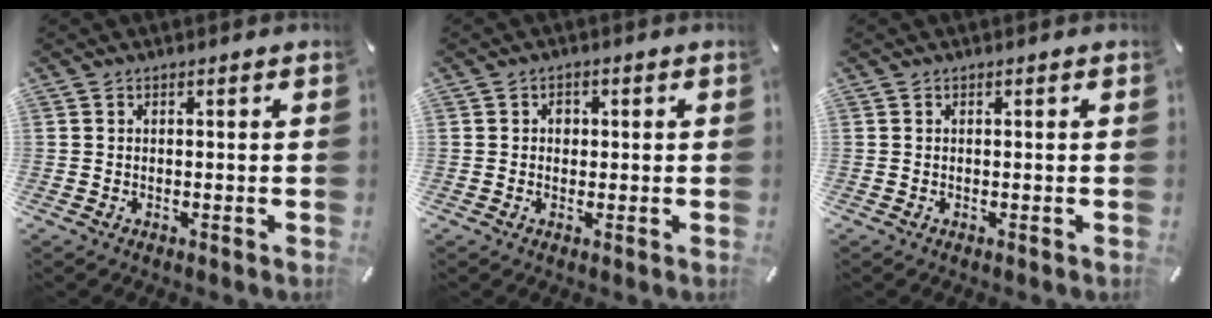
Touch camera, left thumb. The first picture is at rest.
{"total": 2.1, "force": [0.0, 1.8, 1.0], "torque": [-0.006, 0.000, -0.007]}
{"total": 0.0}